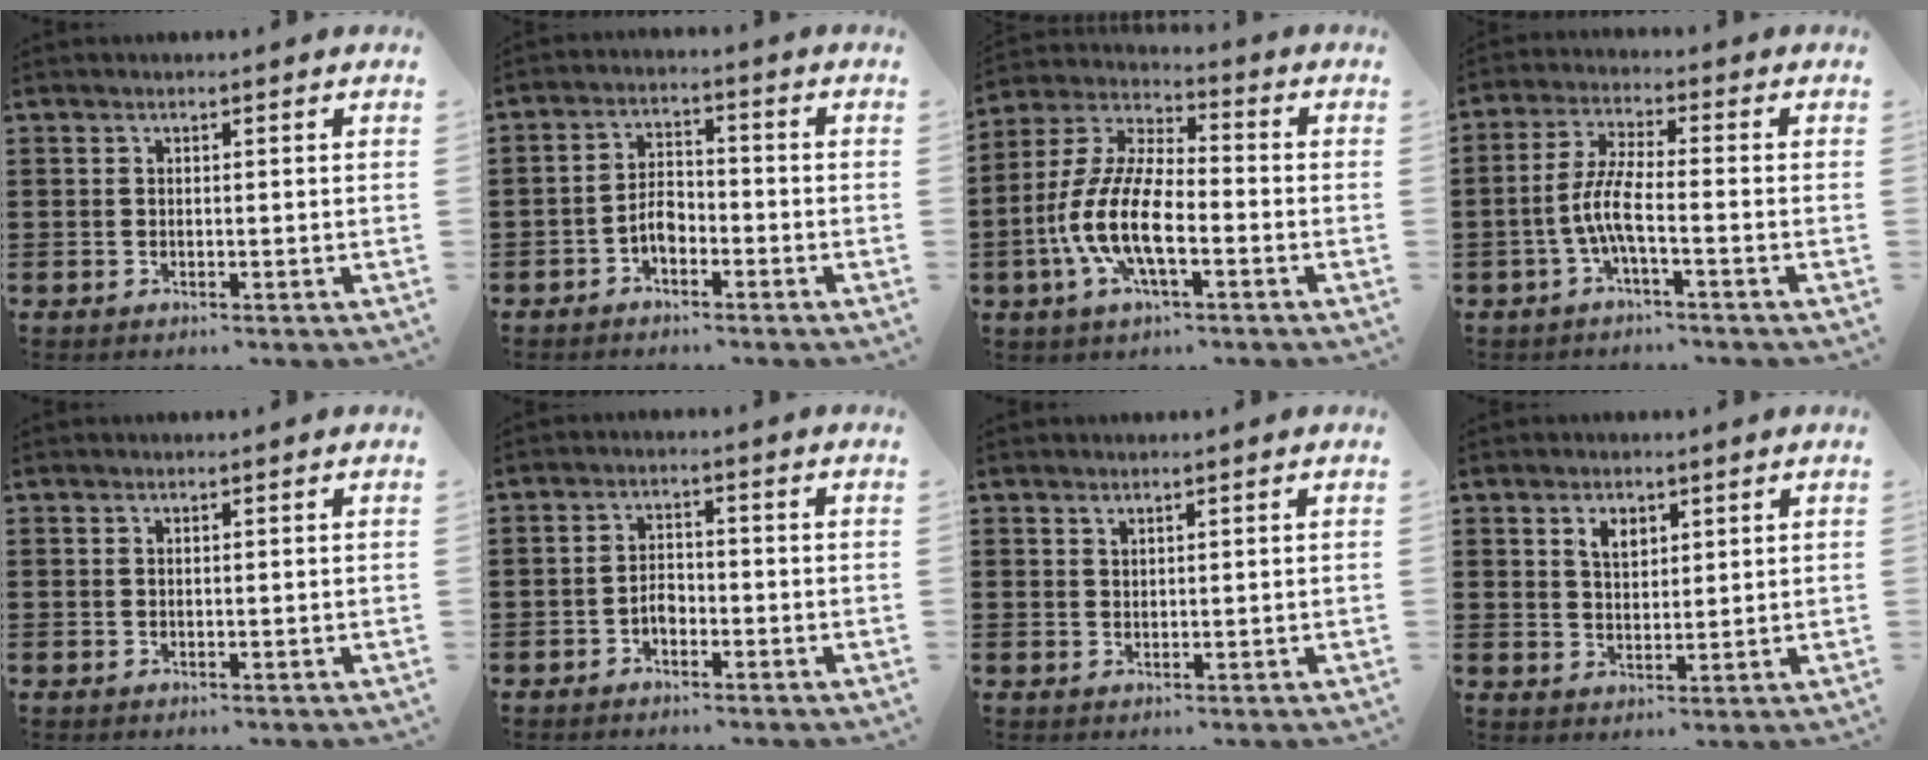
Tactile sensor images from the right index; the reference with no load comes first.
{"total": 4.0, "force": [-1.9, 2.1, 2.7], "torque": [-0.064, 0.002, -0.042]}
{"total": 11.2, "force": [-3.8, 4.2, 9.7], "torque": [-0.236, -0.012, -0.078]}
{"total": 6.2, "force": [-2.1, 1.2, 5.7], "torque": [-0.141, -0.015, -0.051]}
{"total": 0.0}
{"total": 2.6, "force": [-1.3, 1.5, 1.7], "torque": [-0.034, 0.004, -0.027]}
{"total": 0.9, "force": [0.7, 0.4, 0.2], "torque": [-0.005, 0.001, 0.015]}
{"total": 3.3, "force": [1.9, 2.1, 1.7], "torque": [-0.042, 0.008, 0.035]}